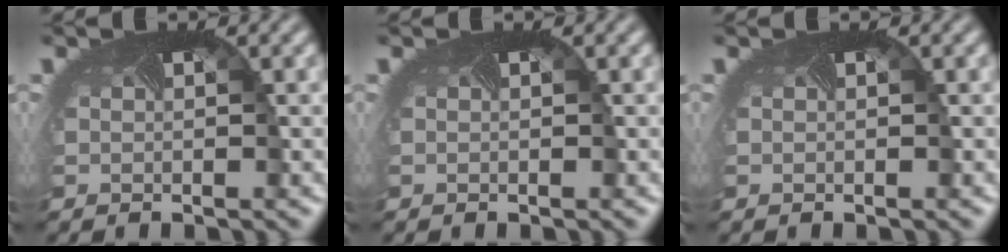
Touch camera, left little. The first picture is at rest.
{"total": 0.0}
{"total": 0.0}